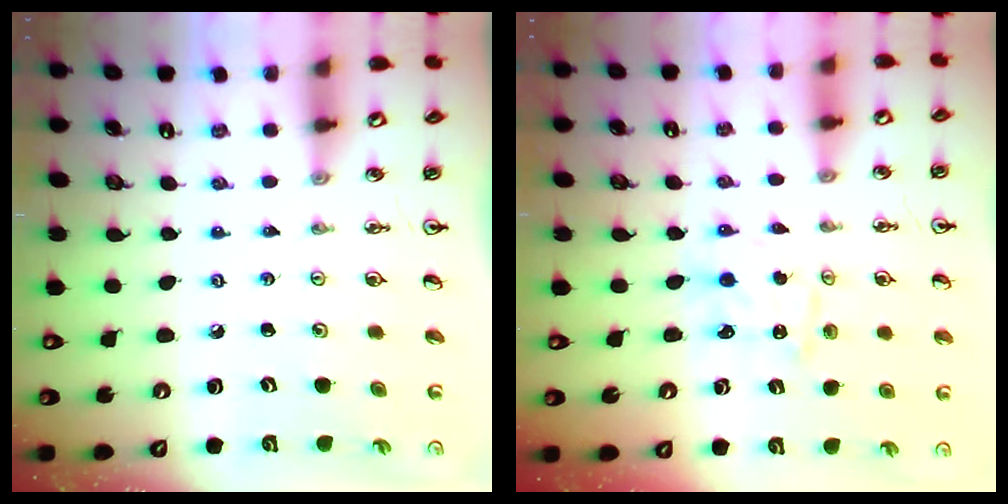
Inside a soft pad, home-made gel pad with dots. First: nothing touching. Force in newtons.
{"total": 1.7, "press": 1.7, "slide": 0.1}